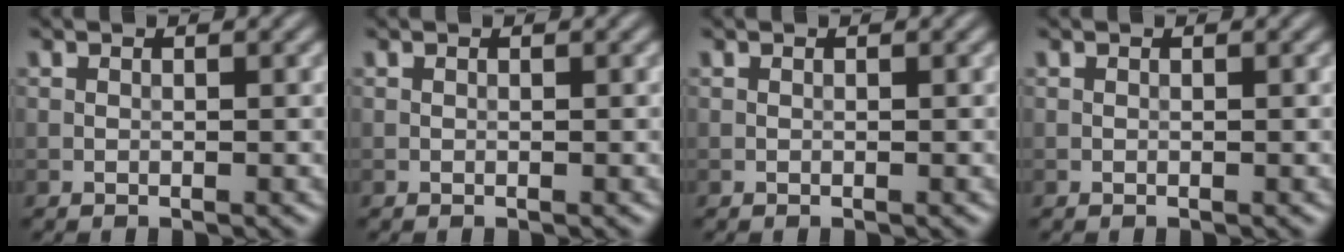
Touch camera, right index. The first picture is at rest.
{"total": 0.0}
{"total": 0.0}
{"total": 0.0}